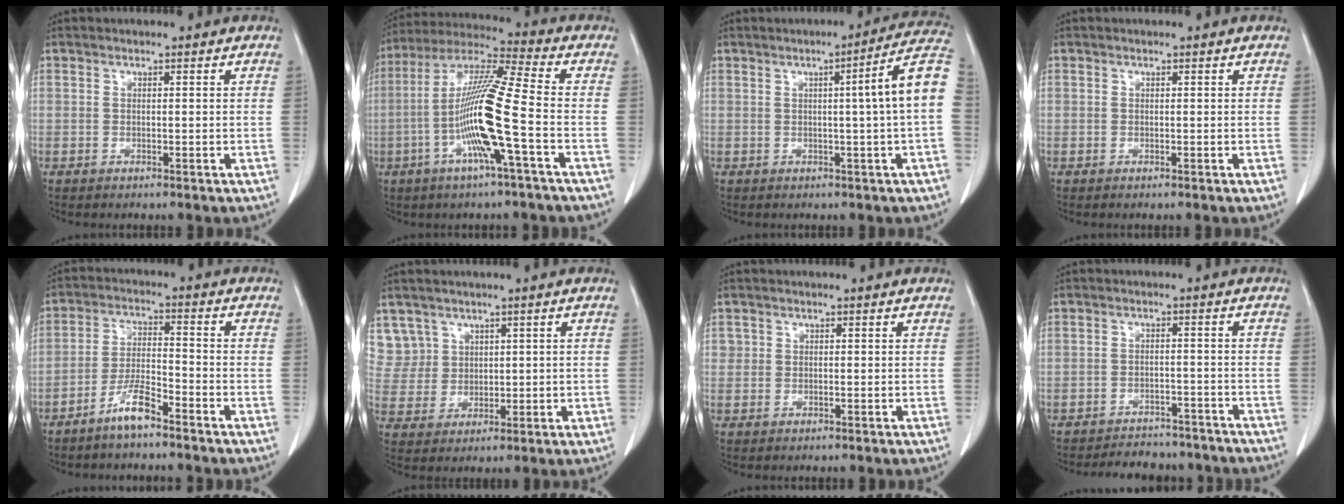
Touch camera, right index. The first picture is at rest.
{"total": 14.6, "force": [-3.7, -0.5, 14.1], "torque": [-0.280, 0.000, -0.083]}
{"total": 9.0, "force": [0.5, -1.3, 8.9], "torque": [-0.108, 0.015, 0.000]}
{"total": 0.0}
{"total": 5.7, "force": [-4.3, 0.7, 3.6], "torque": [-0.077, -0.003, -0.086]}
{"total": 6.5, "force": [3.6, 5.4, -0.3], "torque": [0.011, 0.013, 0.082]}
{"total": 1.1, "force": [0.4, 1.0, 0.2], "torque": [0.010, 0.000, 0.001]}
{"total": 10.6, "force": [-9.7, 3.8, 2.1], "torque": [-0.028, 0.008, -0.113]}